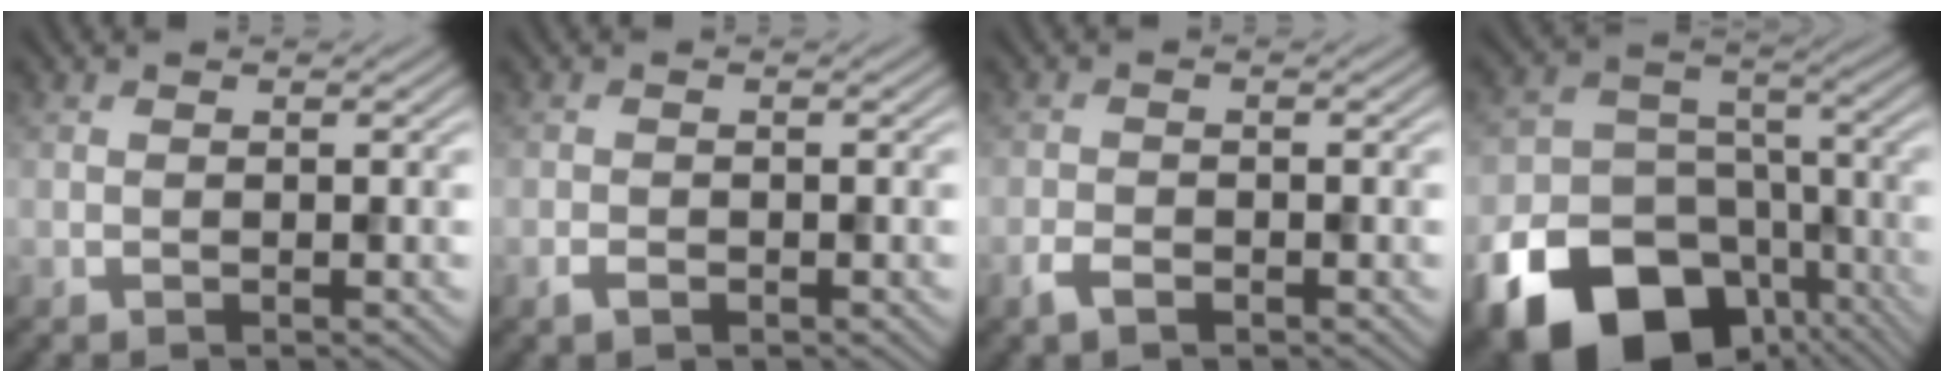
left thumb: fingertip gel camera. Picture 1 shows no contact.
{"total": 1.4, "force": [-0.8, 0.8, 0.8], "torque": [-0.017, -0.003, -0.017]}
{"total": 2.1, "force": [-1.4, 1.1, 1.2], "torque": [-0.028, -0.002, -0.031]}
{"total": 21.2, "force": [-11.9, 15.1, 8.9], "torque": [-0.184, -0.080, -0.182]}